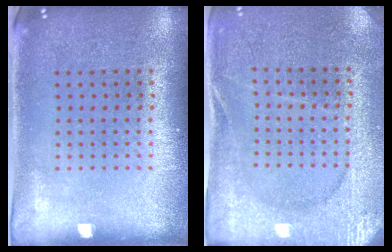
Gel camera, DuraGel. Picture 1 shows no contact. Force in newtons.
{"total": 2.7, "press": 2.7, "slide": 0.3}